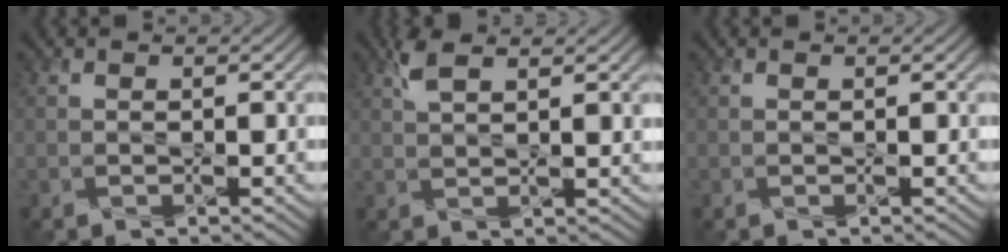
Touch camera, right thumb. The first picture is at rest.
{"total": 3.8, "force": [2.2, 1.0, 2.9], "torque": [-0.068, 0.006, 0.045]}
{"total": 0.0}